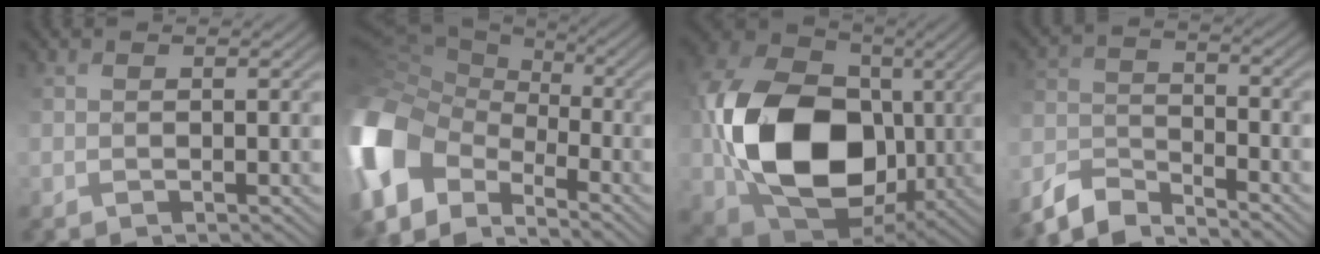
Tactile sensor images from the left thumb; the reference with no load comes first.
{"total": 14.3, "force": [-5.0, 9.9, 9.2], "torque": [-0.265, -0.012, -0.090]}
{"total": 16.2, "force": [-0.3, 12.3, 10.6], "torque": [-0.217, -0.003, 0.000]}
{"total": 7.8, "force": [-7.1, 2.0, 2.5], "torque": [-0.063, 0.007, -0.146]}